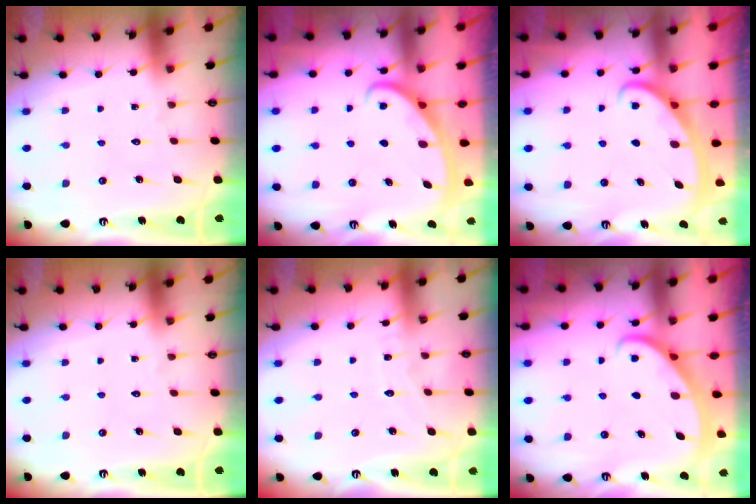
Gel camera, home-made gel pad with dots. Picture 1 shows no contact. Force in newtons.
{"total": 2.7, "press": 2.7, "slide": 0.3}
{"total": 2.6, "press": 2.6, "slide": 0.4}
{"total": 0.0}
{"total": 3.6, "press": 3.6, "slide": 0.2}
{"total": 3.0, "press": 3.0, "slide": 0.1}